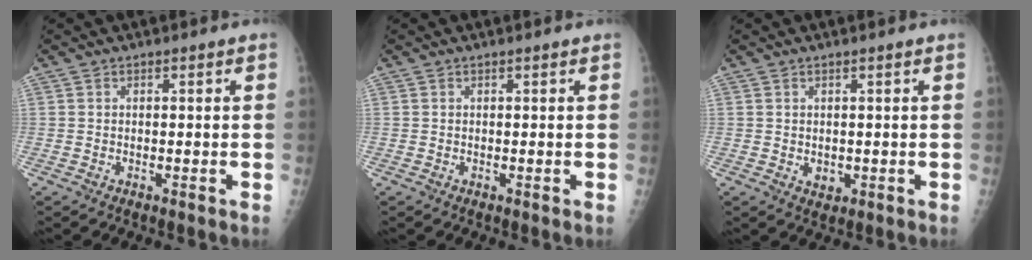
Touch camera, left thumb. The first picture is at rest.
{"total": 0.0}
{"total": 1.8, "force": [0.3, 1.2, 1.3], "torque": [-0.015, -0.005, 0.010]}